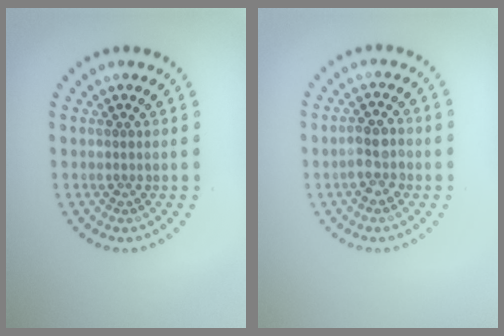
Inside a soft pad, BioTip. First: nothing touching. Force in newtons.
{"total": 2.2, "press": 2.1, "slide": 0.6}